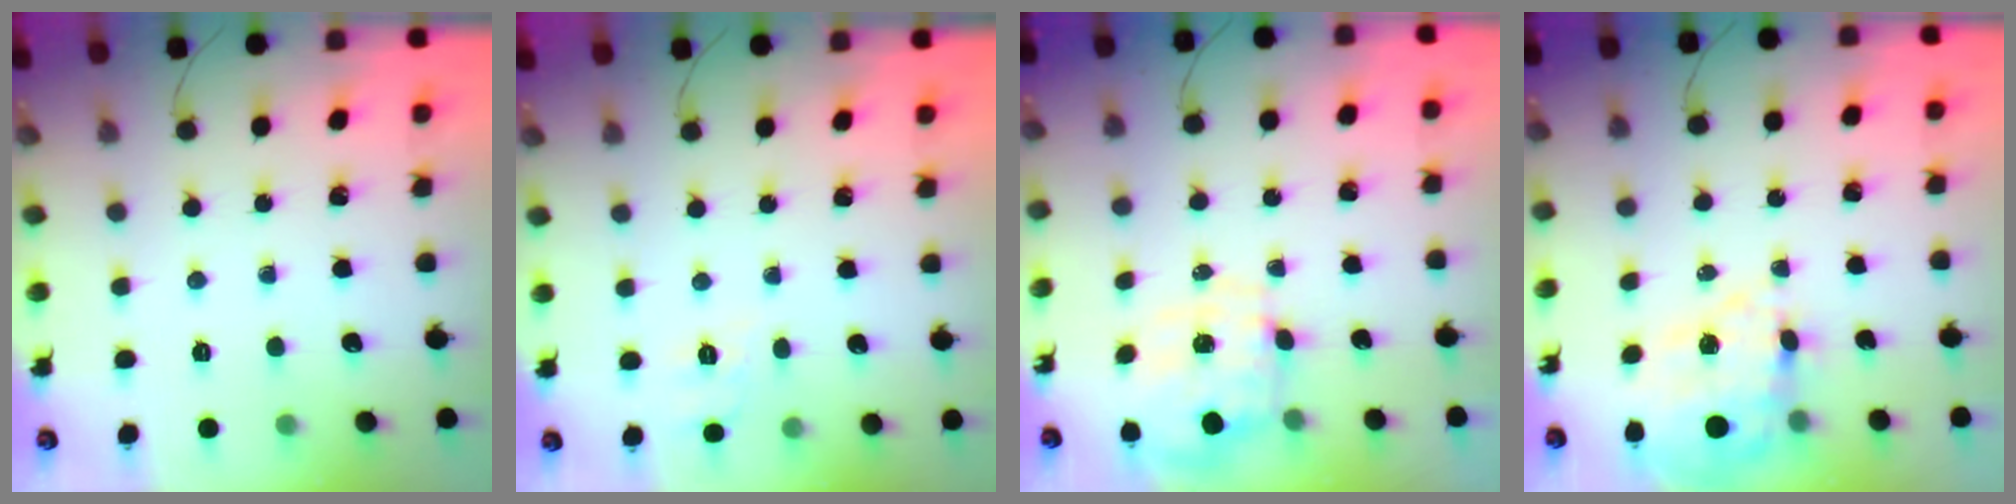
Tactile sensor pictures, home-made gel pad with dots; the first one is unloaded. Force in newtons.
{"total": 5.8, "press": 5.6, "slide": 1.6}
{"total": 1.7, "press": 1.6, "slide": 0.3}
{"total": 16.5, "press": 16.1, "slide": 3.7}